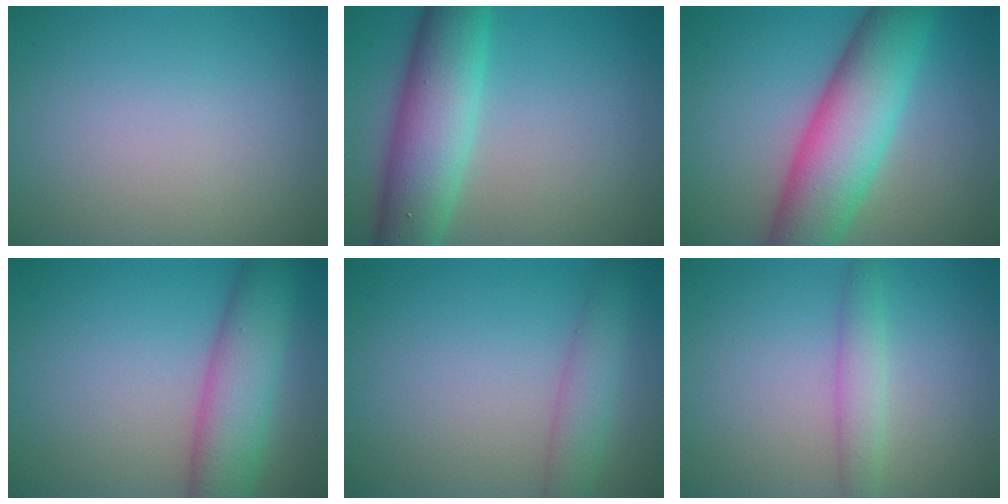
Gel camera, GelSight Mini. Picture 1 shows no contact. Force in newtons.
{"total": 8.2, "press": 8.2, "slide": 0.3}
{"total": 9.9, "press": 9.9, "slide": 0.1}
{"total": 6.7, "press": 6.7, "slide": 0.2}
{"total": 2.9, "press": 2.9, "slide": 0.1}
{"total": 2.3, "press": 2.3, "slide": 0.2}